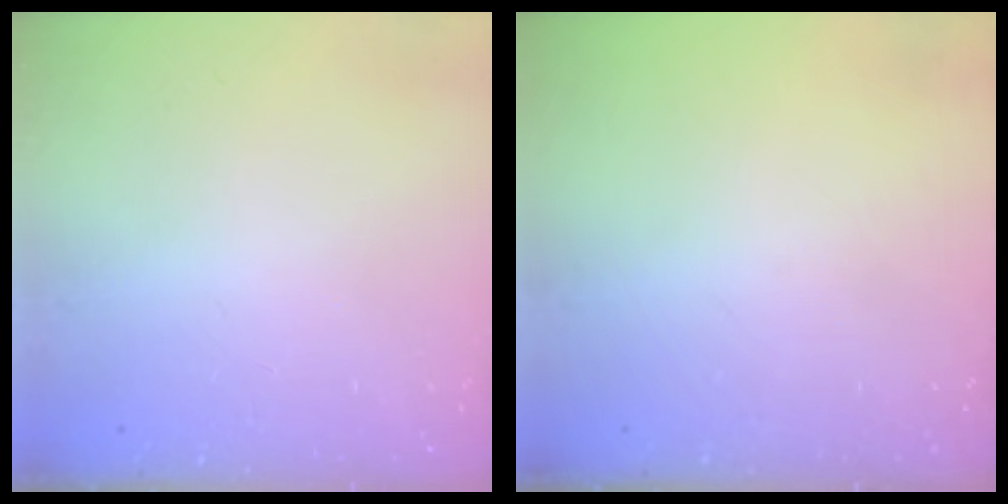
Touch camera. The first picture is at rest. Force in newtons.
{"total": 0.0}